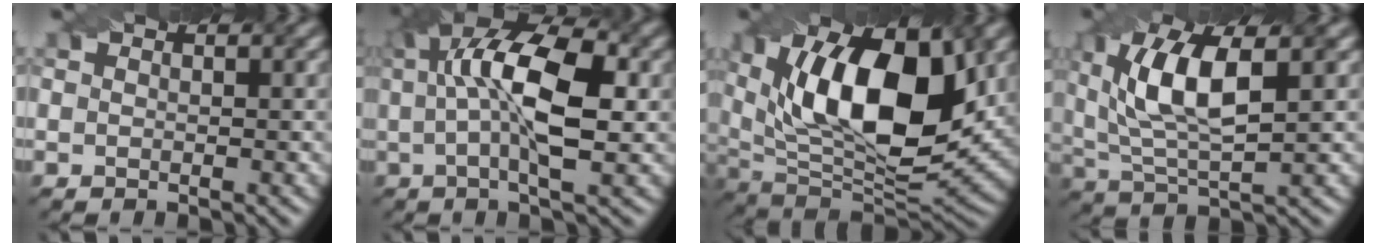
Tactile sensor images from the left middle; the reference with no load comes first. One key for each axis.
{"total": 9.8, "fx": 0.9, "fy": 3.5, "fz": 9.1, "tx": -0.155, "ty": 0.025, "tz": 0.019}
{"total": 14.2, "fx": 3.4, "fy": 6.6, "fz": 12.1, "tx": -0.193, "ty": 0.007, "tz": 0.061}
{"total": 7.9, "fx": 1.8, "fy": 3.0, "fz": 7.0, "tx": -0.149, "ty": 0.010, "tz": 0.041}